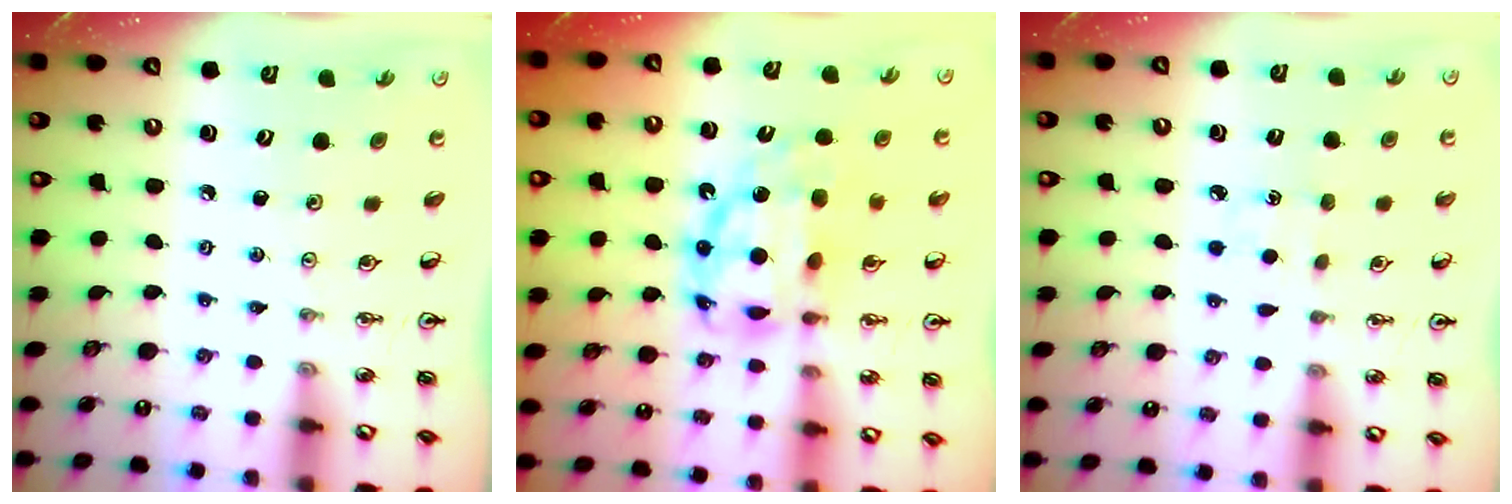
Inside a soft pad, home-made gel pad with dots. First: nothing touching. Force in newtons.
{"total": 14.3, "press": 14.2, "slide": 1.7}
{"total": 2.4, "press": 2.4, "slide": 0.3}